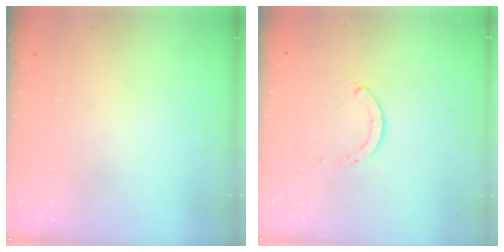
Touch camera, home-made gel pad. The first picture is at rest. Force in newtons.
{"total": 0.0}